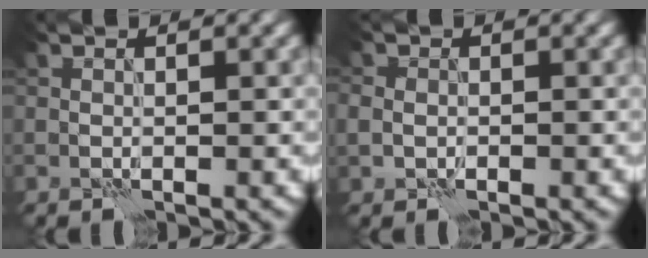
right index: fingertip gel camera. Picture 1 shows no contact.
{"total": 1.6, "force": [-0.2, 1.4, 0.7], "torque": [-0.012, -0.002, -0.002]}